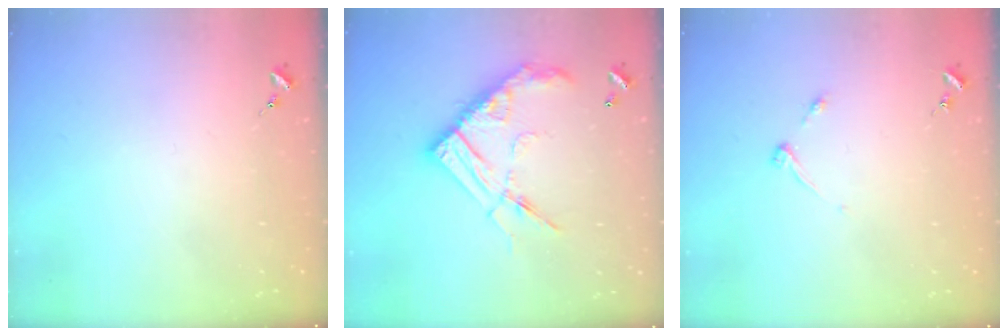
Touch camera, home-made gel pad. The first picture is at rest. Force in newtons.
{"total": 19.2, "press": 19.1, "slide": 1.9}
{"total": 4.0, "press": 4.0, "slide": 0.5}